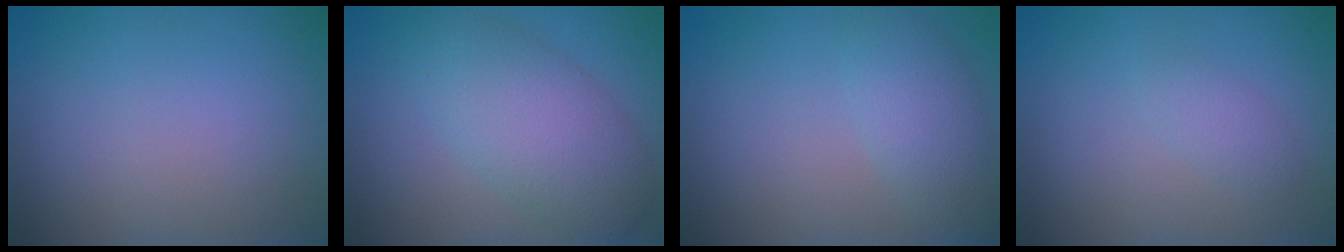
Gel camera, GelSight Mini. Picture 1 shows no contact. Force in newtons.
{"total": 4.3, "press": 4.3, "slide": 0.3}
{"total": 3.0, "press": 3.0, "slide": 0.1}
{"total": 1.3, "press": 1.3, "slide": 0.1}